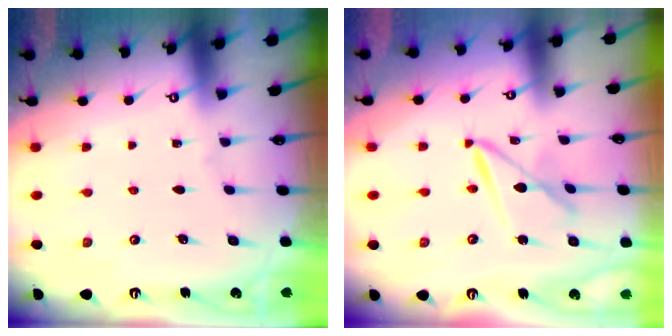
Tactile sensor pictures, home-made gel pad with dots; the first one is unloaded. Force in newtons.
{"total": 8.8, "press": 8.7, "slide": 0.7}